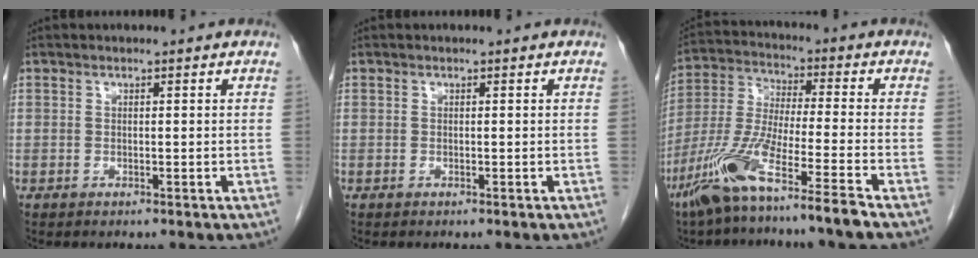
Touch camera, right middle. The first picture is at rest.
{"total": 0.0}
{"total": 12.0, "force": [-8.2, -1.0, 8.8], "torque": [-0.185, -0.033, -0.160]}